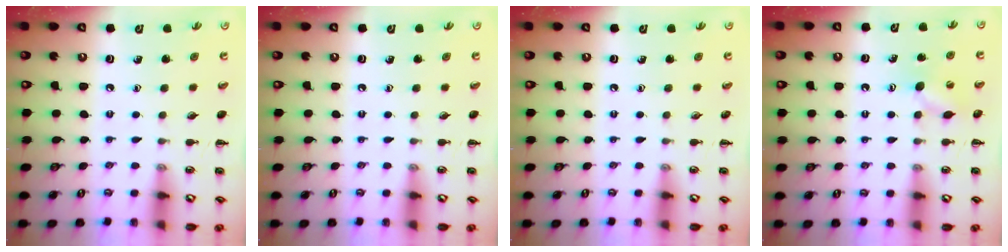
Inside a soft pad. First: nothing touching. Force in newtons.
{"total": 0.0}
{"total": 0.0}
{"total": 7.0, "press": 6.9, "slide": 1.3}